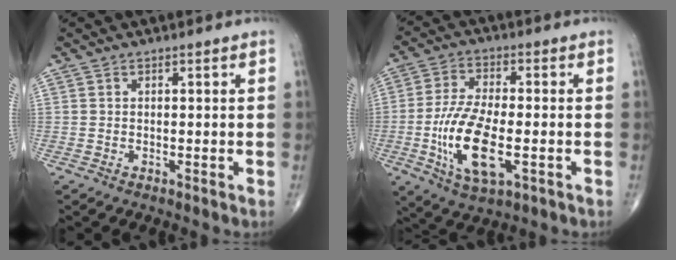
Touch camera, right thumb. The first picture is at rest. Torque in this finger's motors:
{"motor_torque": [1.33, 3.63, 1.10, 0.27, 0.16]}